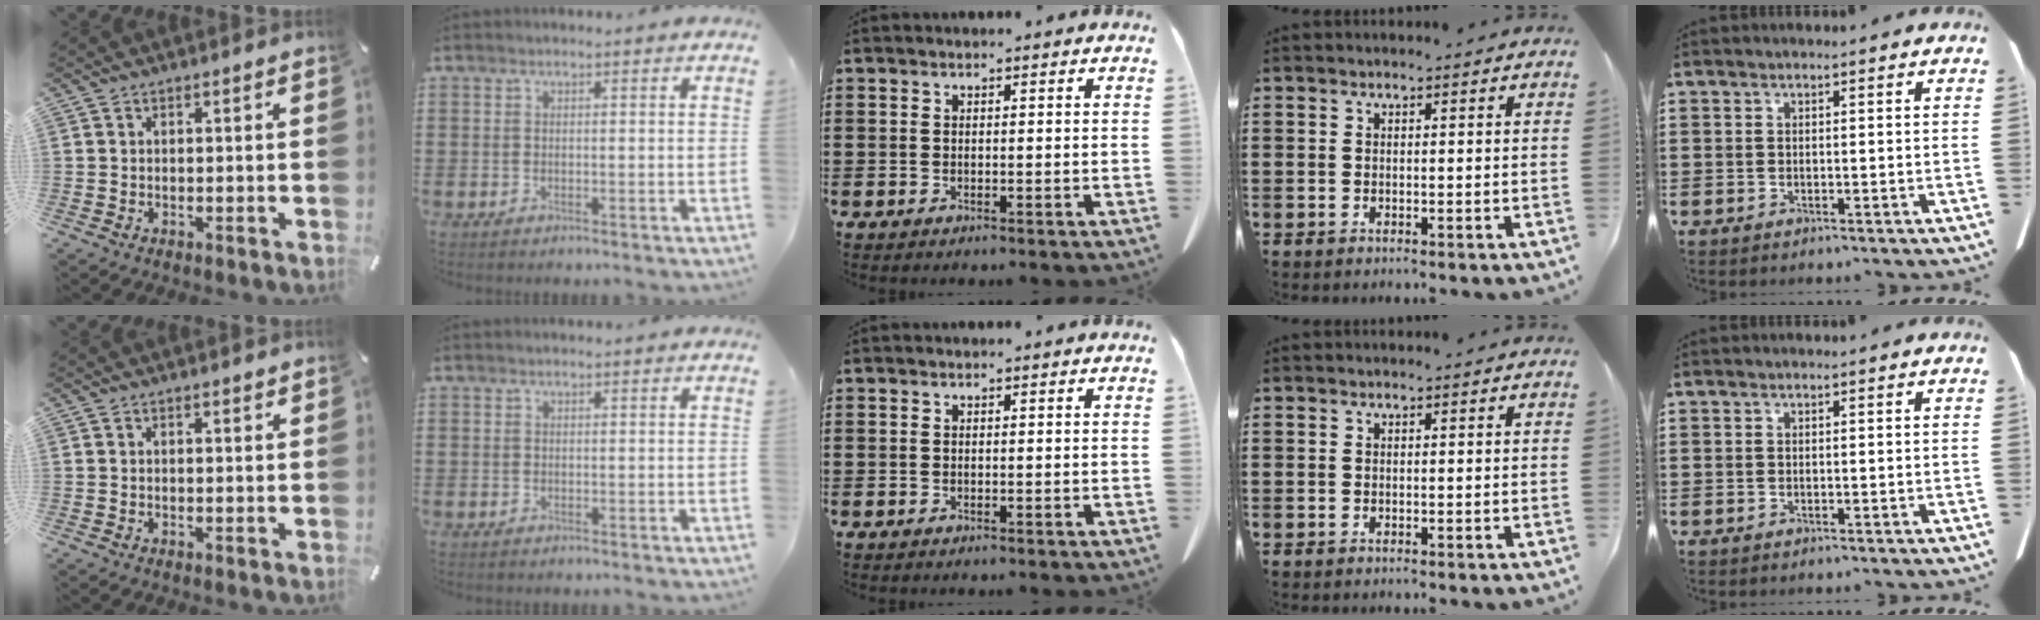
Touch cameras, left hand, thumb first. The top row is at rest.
{"thumb": {"total": 0.7, "force": [0.5, 0.2, 0.5], "torque": [-0.011, 0.000, 0.009]}}